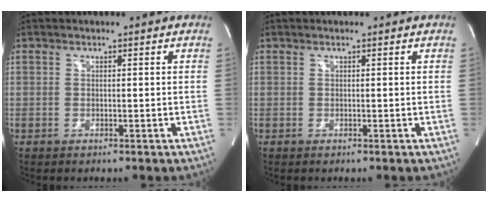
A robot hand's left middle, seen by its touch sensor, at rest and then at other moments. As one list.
[{"total": 0.0}]